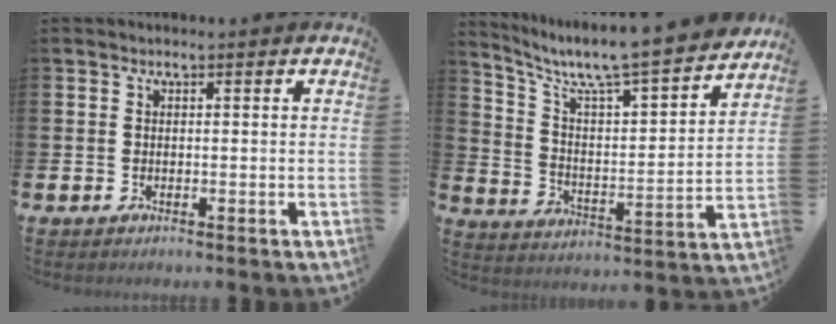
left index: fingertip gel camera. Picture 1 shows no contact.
{"total": 7.6, "force": [6.9, 0.5, 3.1], "torque": [-0.095, -0.059, 0.111]}